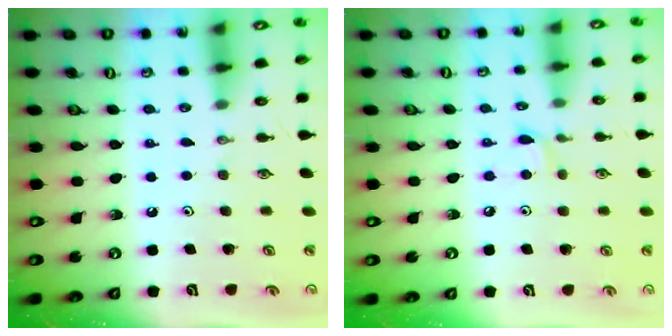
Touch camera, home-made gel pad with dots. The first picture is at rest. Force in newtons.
{"total": 5.3, "press": 5.3, "slide": 0.5}